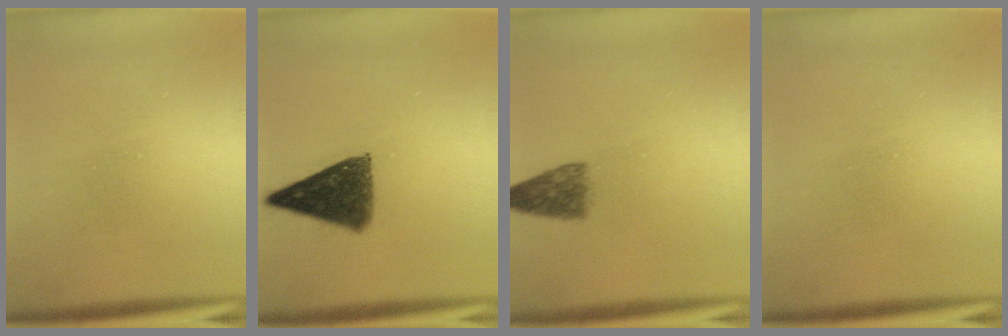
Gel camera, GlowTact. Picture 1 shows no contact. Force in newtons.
{"total": 9.9}
{"total": 4.1}
{"total": 0.0}